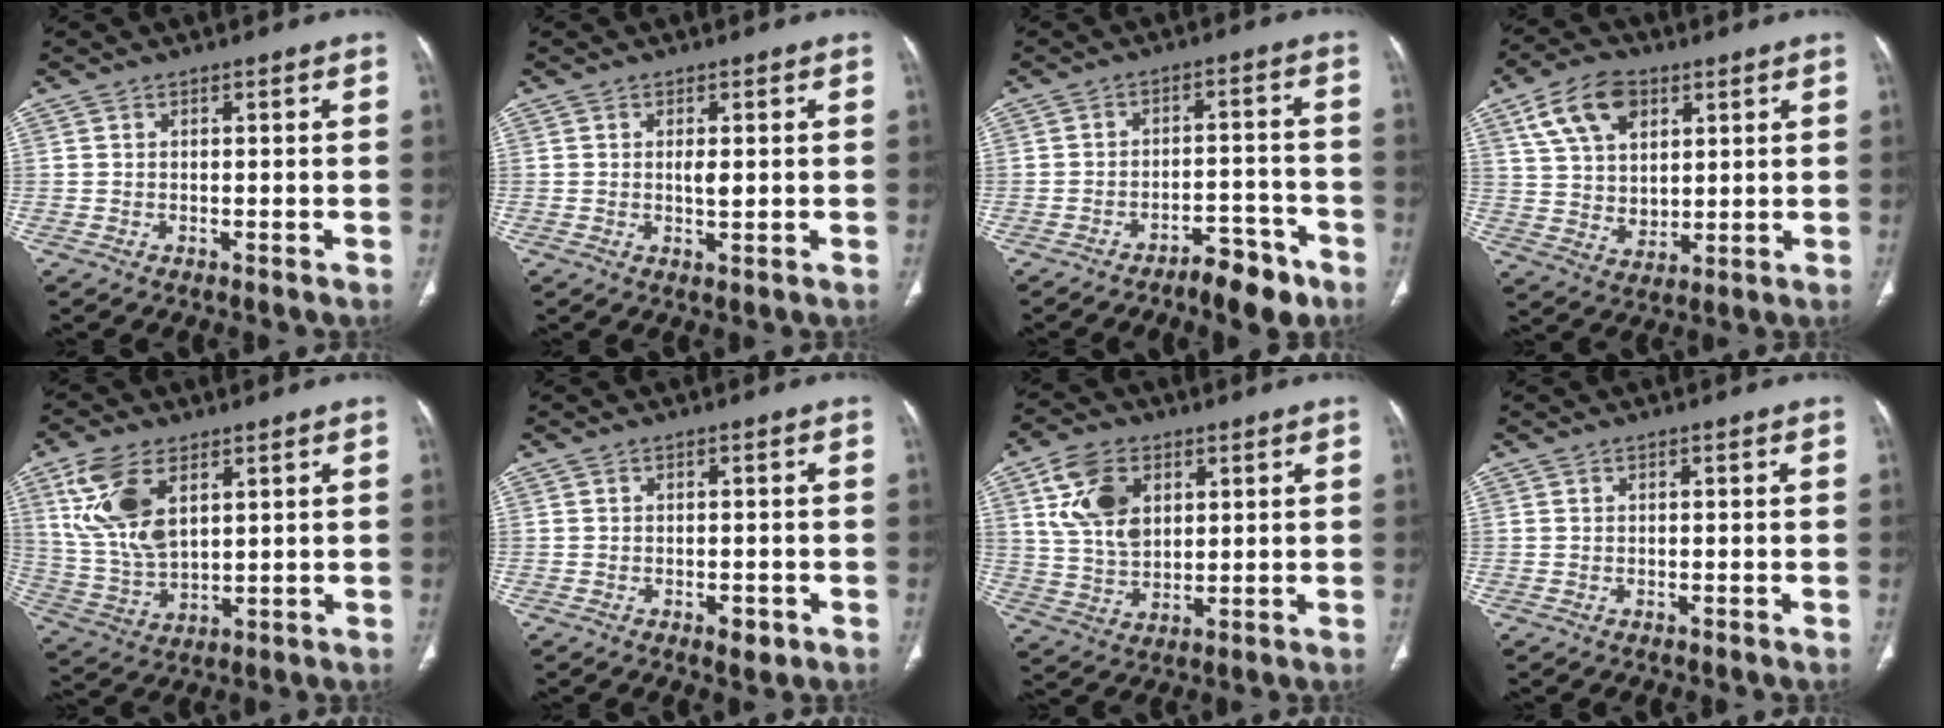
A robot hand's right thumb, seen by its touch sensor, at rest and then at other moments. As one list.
[{"total": 2.3, "force": [0.2, 0.7, 2.2], "torque": [-0.039, -0.004, 0.005]}, {"total": 7.7, "force": [-5.5, 2.9, 4.5], "torque": [-0.050, 0.044, -0.079]}, {"total": 12.7, "force": [5.9, 8.3, 7.7], "torque": [-0.117, -0.016, 0.114]}, {"total": 13.3, "force": [5.4, 7.2, 9.8], "torque": [-0.198, -0.017, 0.117]}, {"total": 2.3, "force": [-1.0, 1.3, 1.7], "torque": [-0.013, 0.002, -0.009]}, {"total": 11.4, "force": [4.1, 7.6, 7.5], "torque": [-0.123, -0.010, 0.083]}, {"total": 0.0}]